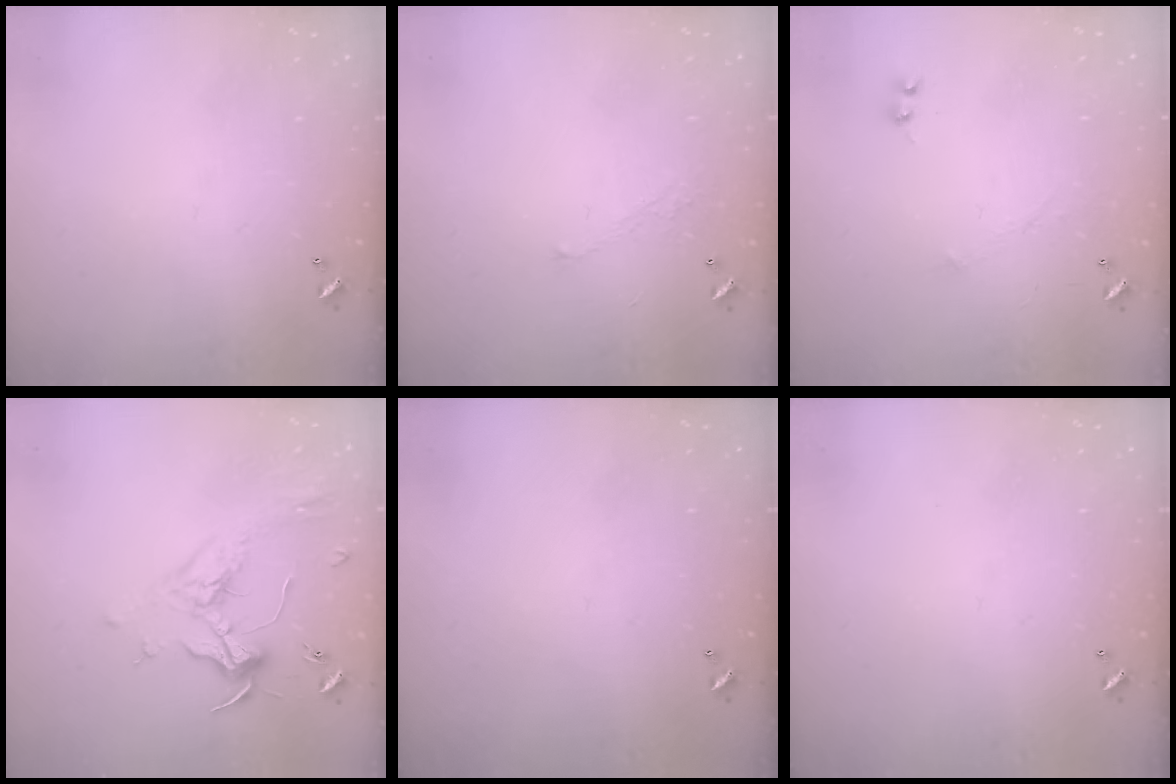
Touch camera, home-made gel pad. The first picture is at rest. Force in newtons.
{"total": 3.5, "press": 3.5, "slide": 0.7}
{"total": 0.0}
{"total": 2.0, "press": 1.9, "slide": 0.7}
{"total": 0.0}
{"total": 0.0}